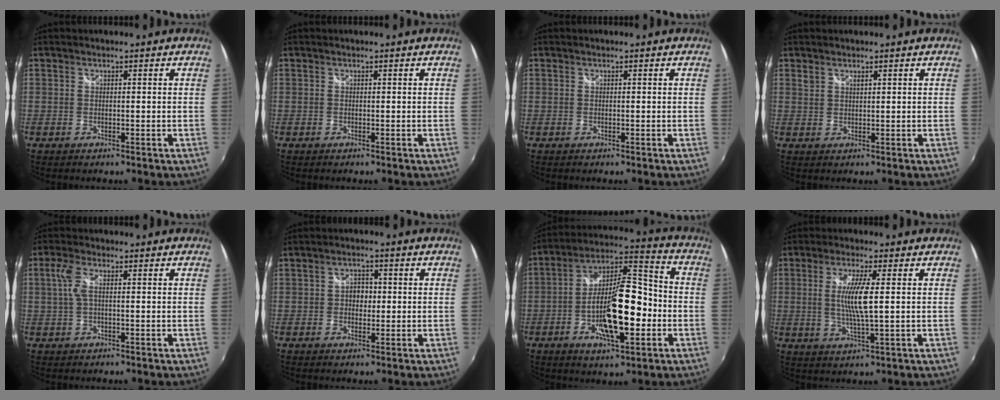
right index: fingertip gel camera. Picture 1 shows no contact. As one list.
[{"total": 0.0}, {"total": 0.0}, {"total": 1.2, "force": [1.0, 0.5, 0.4], "torque": [-0.005, 0.000, 0.018]}, {"total": 3.5, "force": [0.4, 1.1, 3.3], "torque": [-0.071, 0.004, 0.011]}, {"total": 2.9, "force": [-0.2, 2.4, 1.6], "torque": [-0.023, 0.007, -0.005]}, {"total": 17.3, "force": [-4.6, 6.1, 15.5], "torque": [-0.277, 0.011, -0.081]}, {"total": 6.8, "force": [0.7, 0.5, 6.8], "torque": [-0.130, -0.007, 0.012]}]